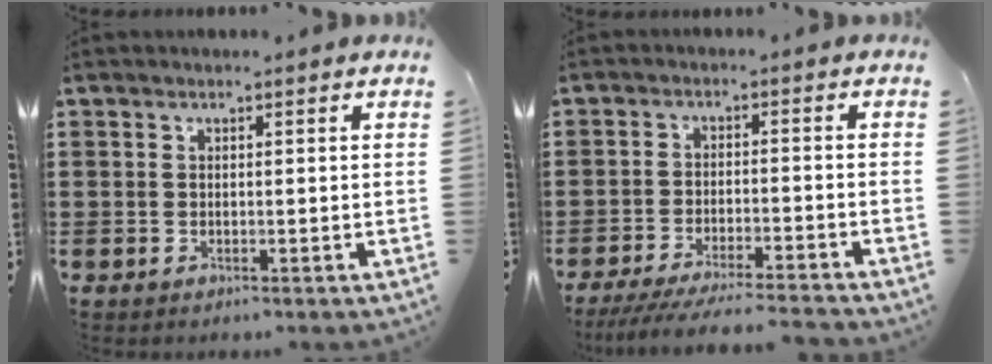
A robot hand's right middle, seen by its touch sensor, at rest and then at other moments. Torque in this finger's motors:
{"motor_torque": [2.14, 0.00, 0.27, 0.13]}